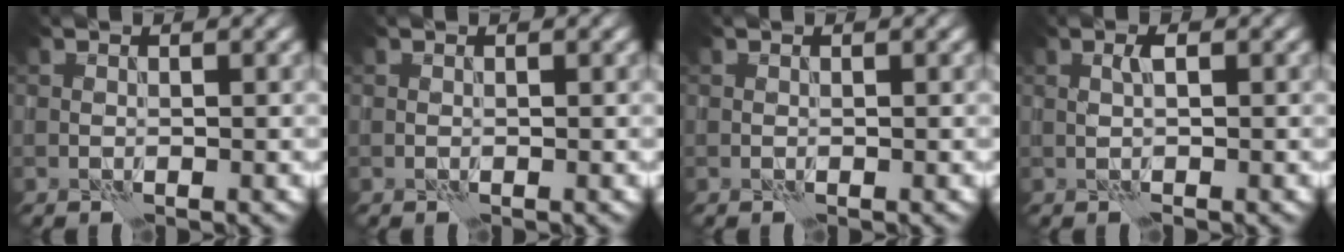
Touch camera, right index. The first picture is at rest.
{"total": 0.0}
{"total": 0.0}
{"total": 1.3, "force": [0.1, 0.3, 1.2], "torque": [-0.024, 0.005, 0.000]}